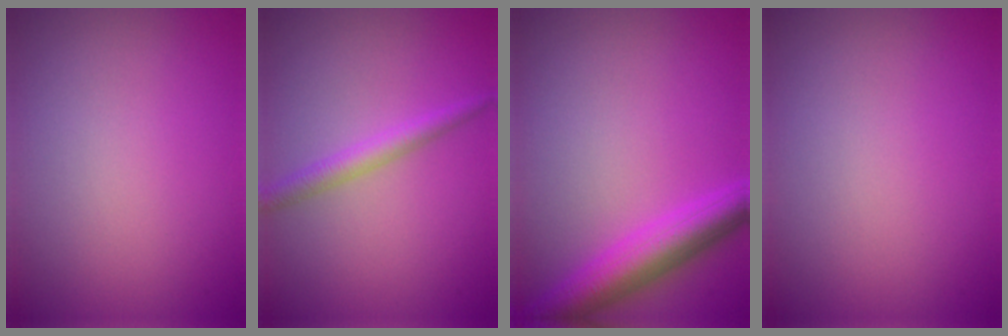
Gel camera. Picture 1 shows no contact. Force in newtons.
{"total": 2.2, "press": 2.2, "slide": 0.1}
{"total": 5.2, "press": 5.2, "slide": 0.3}
{"total": 0.0}